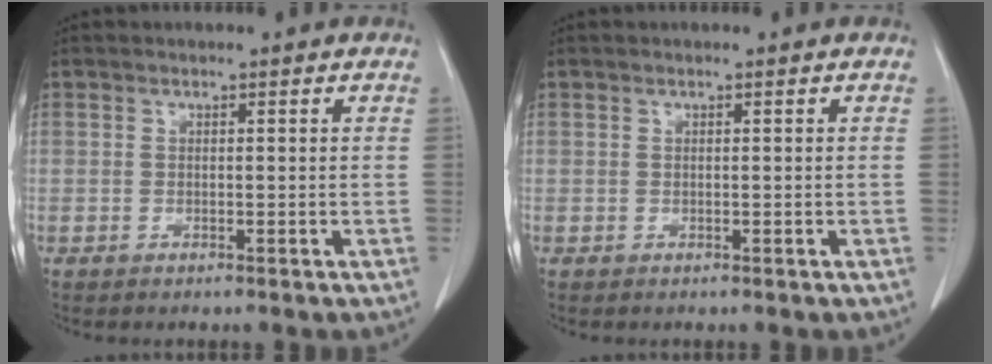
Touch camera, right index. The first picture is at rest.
{"total": 0.0}